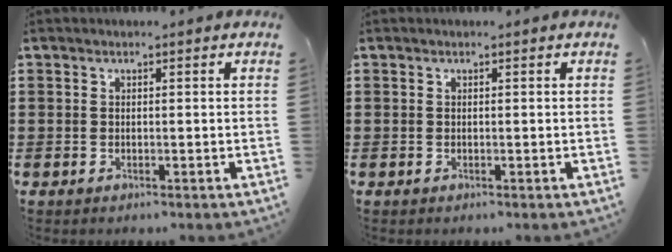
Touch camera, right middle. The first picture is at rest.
{"total": 0.0}